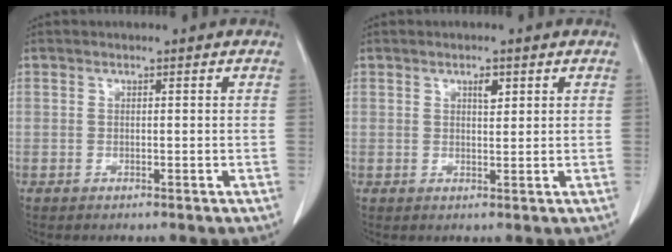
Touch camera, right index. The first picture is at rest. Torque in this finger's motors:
{"motor_torque": [0.02, 0.00, 0.02, 0.02]}